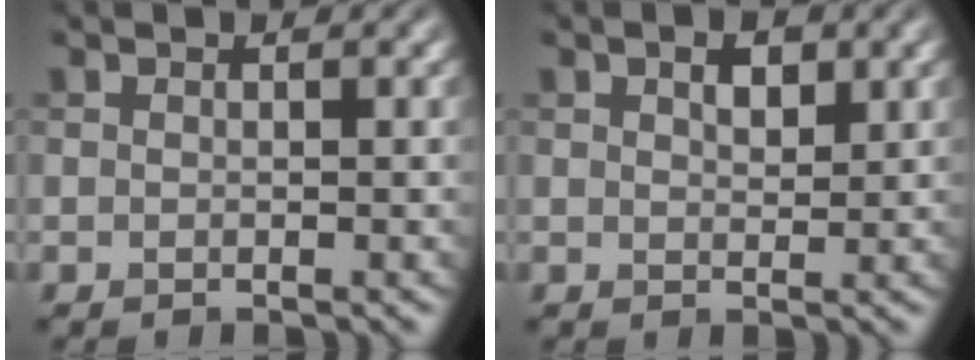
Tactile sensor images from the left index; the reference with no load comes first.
{"total": 2.1, "force": [1.0, 1.1, 1.5], "torque": [-0.023, 0.004, 0.019]}